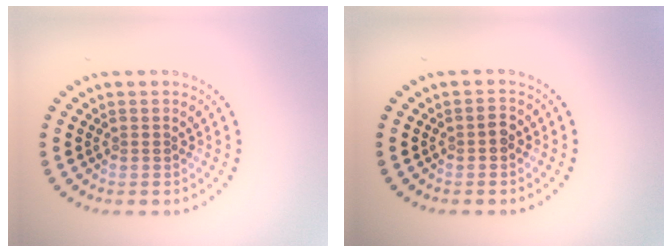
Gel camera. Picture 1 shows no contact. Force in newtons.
{"total": 1.1, "press": 1.1, "slide": 0.1}